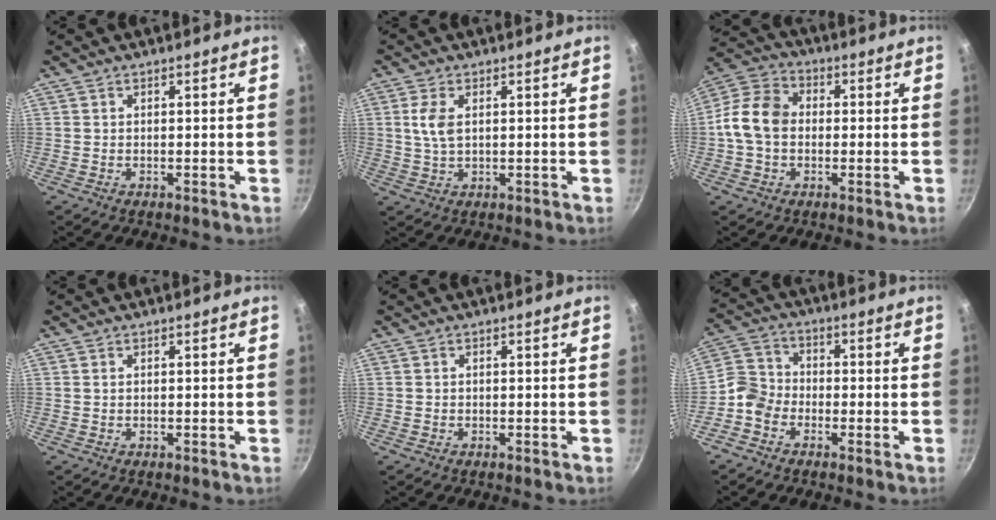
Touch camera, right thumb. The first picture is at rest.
{"total": 4.7, "force": [1.0, 2.5, 3.8], "torque": [-0.078, -0.001, 0.021]}
{"total": 10.4, "force": [-0.6, 8.0, 6.6], "torque": [-0.101, 0.026, -0.031]}
{"total": 0.0}
{"total": 0.0}
{"total": 5.9, "force": [-3.1, 4.5, 2.4], "torque": [-0.027, 0.037, -0.080]}